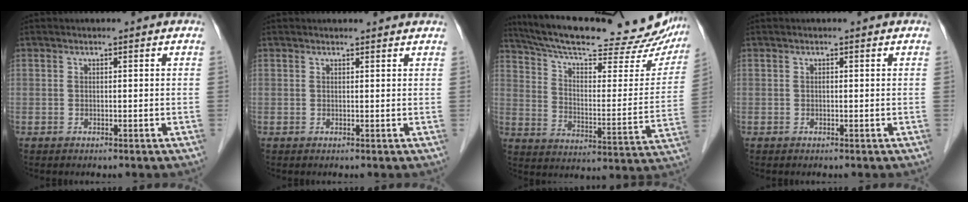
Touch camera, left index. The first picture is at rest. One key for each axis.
{"total": 2.2, "fx": 2.2, "fy": 0.4, "fz": 0.3, "tx": -0.013, "ty": 0.005, "tz": 0.019}
{"total": 30.5, "fx": 27.0, "fy": 6.2, "fz": 12.7, "tx": -0.207, "ty": -0.042, "tz": 0.354}
{"total": 0.0}